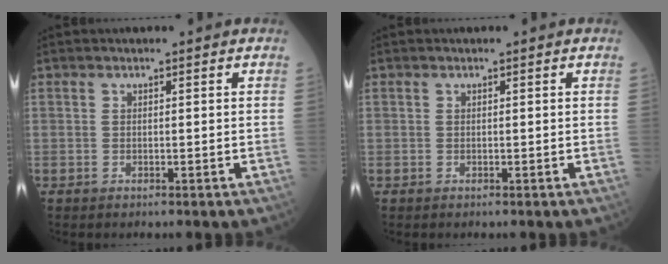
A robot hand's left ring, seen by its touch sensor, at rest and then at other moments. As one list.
[{"total": 0.0}]